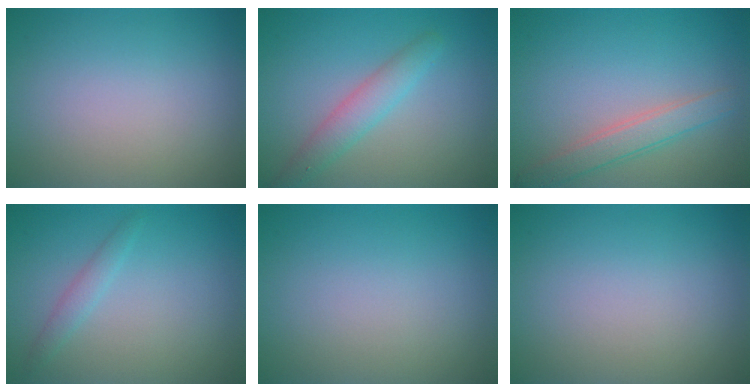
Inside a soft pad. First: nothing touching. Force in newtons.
{"total": 2.8, "press": 2.8, "slide": 0.0}
{"total": 2.7, "press": 2.7, "slide": 0.1}
{"total": 1.3, "press": 1.3, "slide": 0.1}
{"total": 0.0}
{"total": 0.0}